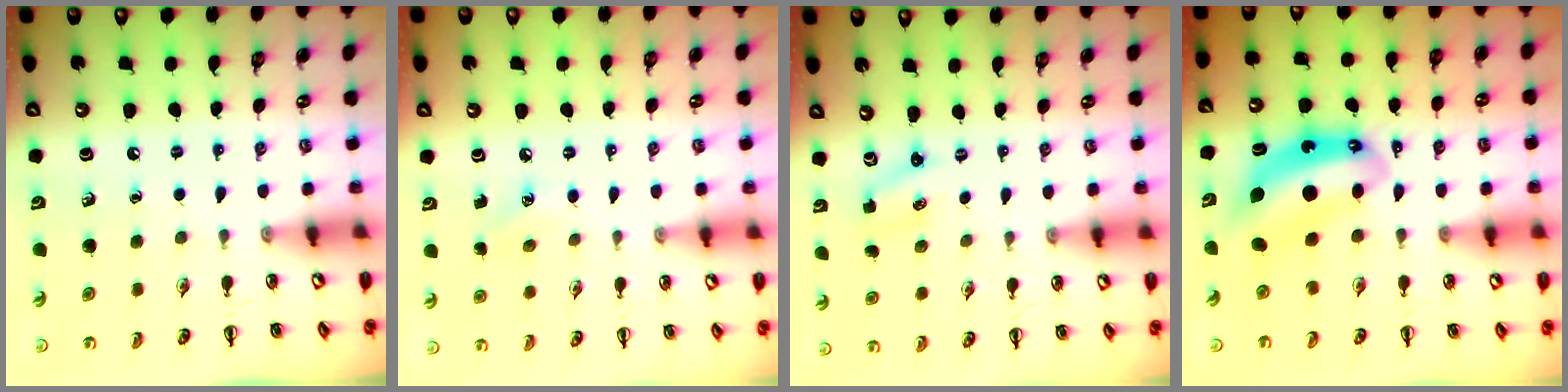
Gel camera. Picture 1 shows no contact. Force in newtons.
{"total": 5.7, "press": 5.5, "slide": 1.7}
{"total": 1.6, "press": 1.5, "slide": 0.4}
{"total": 8.8, "press": 8.6, "slide": 1.9}